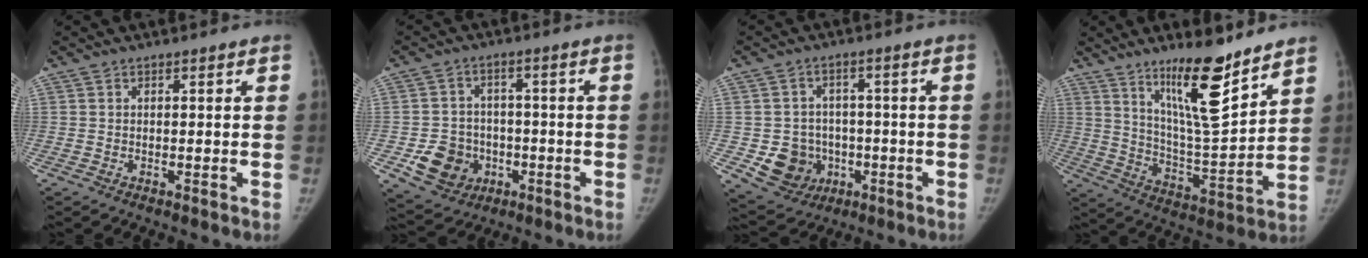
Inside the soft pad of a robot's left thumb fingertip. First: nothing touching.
{"total": 9.6, "force": [-3.1, 8.3, 3.8], "torque": [-0.035, 0.016, -0.042]}
{"total": 9.5, "force": [-2.5, 8.6, 3.3], "torque": [-0.023, 0.014, -0.028]}
{"total": 15.6, "force": [10.7, 3.0, 11.0], "torque": [-0.164, -0.086, 0.193]}